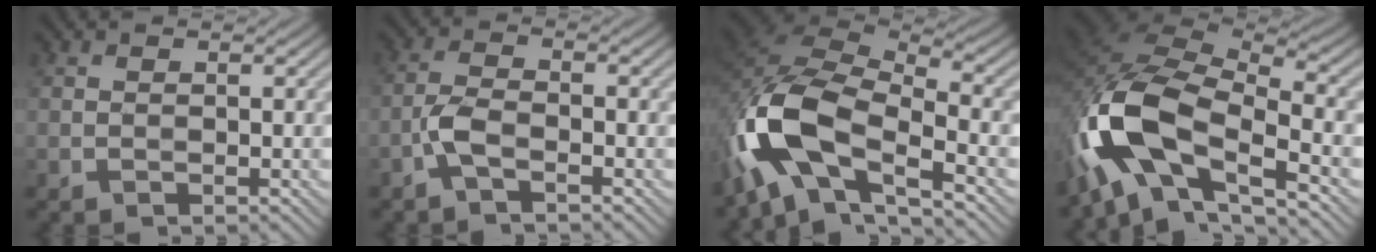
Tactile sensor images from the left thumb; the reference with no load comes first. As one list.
[{"total": 3.3, "force": [-1.9, 1.0, 2.5], "torque": [-0.064, 0.006, -0.048]}, {"total": 14.2, "force": [-6.2, 7.0, 10.6], "torque": [-0.233, -0.017, -0.129]}, {"total": 15.6, "force": [-6.7, 7.6, 11.9], "torque": [-0.256, -0.015, -0.136]}]